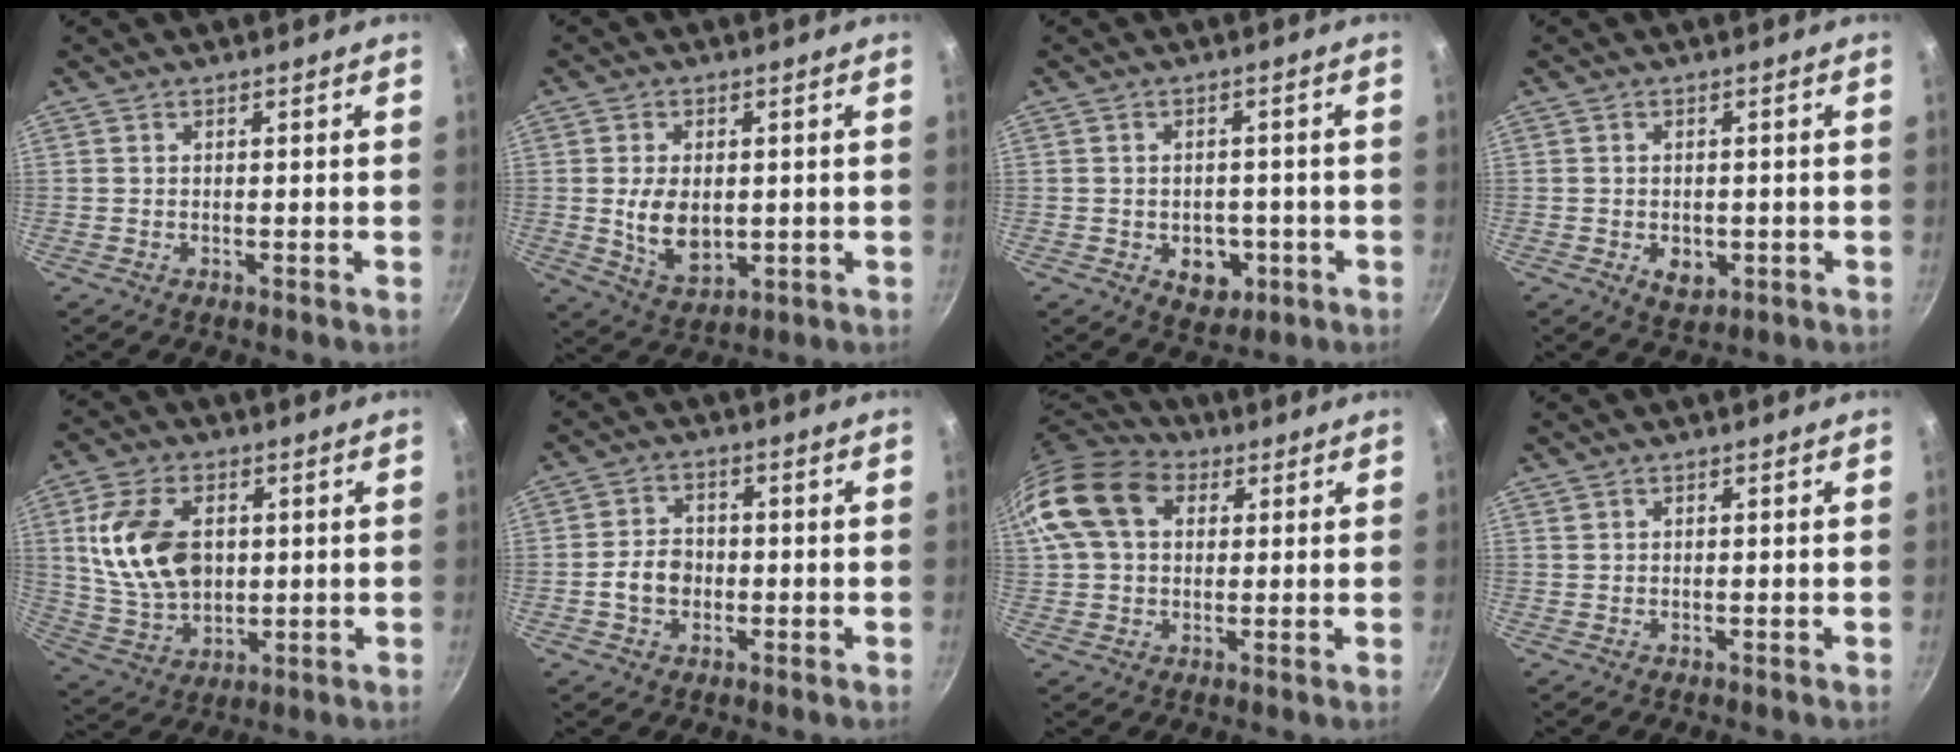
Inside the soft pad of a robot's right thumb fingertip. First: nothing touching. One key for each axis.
{"total": 8.7, "fx": 0.0, "fy": 5.6, "fz": 6.7, "tx": -0.110, "ty": -0.016, "tz": 0.014}
{"total": 5.8, "fx": -1.8, "fy": 4.3, "fz": 3.4, "tx": -0.027, "ty": 0.006, "tz": -0.013}
{"total": 4.3, "fx": -1.2, "fy": 3.0, "fz": 2.9, "tx": -0.032, "ty": -0.003, "tz": -0.008}
{"total": 15.4, "fx": 2.6, "fy": 10.4, "fz": 11.1, "tx": -0.192, "ty": -0.010, "tz": 0.058}
{"total": 5.5, "fx": -1.2, "fy": 4.4, "fz": 3.2, "tx": -0.036, "ty": 0.017, "tz": -0.025}
{"total": 15.8, "fx": 4.4, "fy": 11.5, "fz": 9.9, "tx": -0.188, "ty": 0.025, "tz": 0.066}
{"total": 0.0}